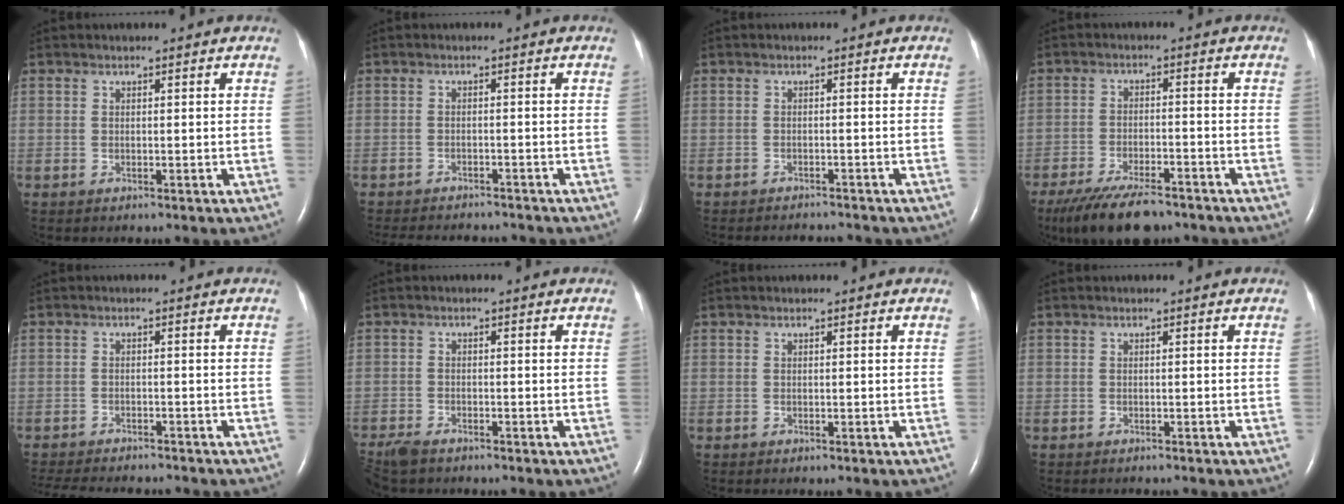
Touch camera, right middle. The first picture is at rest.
{"total": 10.6, "force": [-9.8, 2.7, 3.3], "torque": [-0.062, -0.004, -0.125]}
{"total": 4.4, "force": [-4.3, 0.4, 0.6], "torque": [-0.005, -0.010, -0.058]}
{"total": 11.7, "force": [-9.4, 3.4, 6.1], "torque": [-0.105, -0.020, -0.151]}
{"total": 12.0, "force": [-10.8, 2.7, 4.5], "torque": [-0.085, -0.011, -0.145]}
{"total": 5.8, "force": [-4.8, 1.9, 2.7], "torque": [-0.053, -0.014, -0.082]}
{"total": 0.0}
{"total": 0.9, "force": [-0.8, 0.1, 0.3], "torque": [-0.009, -0.003, -0.010]}